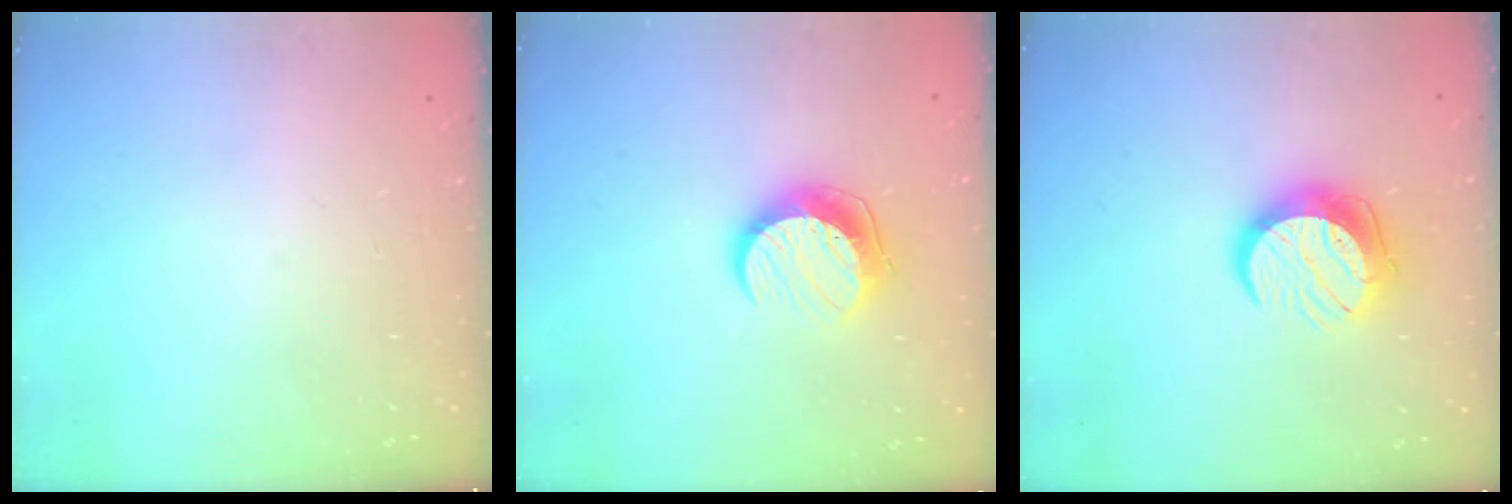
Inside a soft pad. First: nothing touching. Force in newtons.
{"total": 10.2, "press": 10.2, "slide": 0.2}
{"total": 12.1, "press": 12.1, "slide": 0.6}